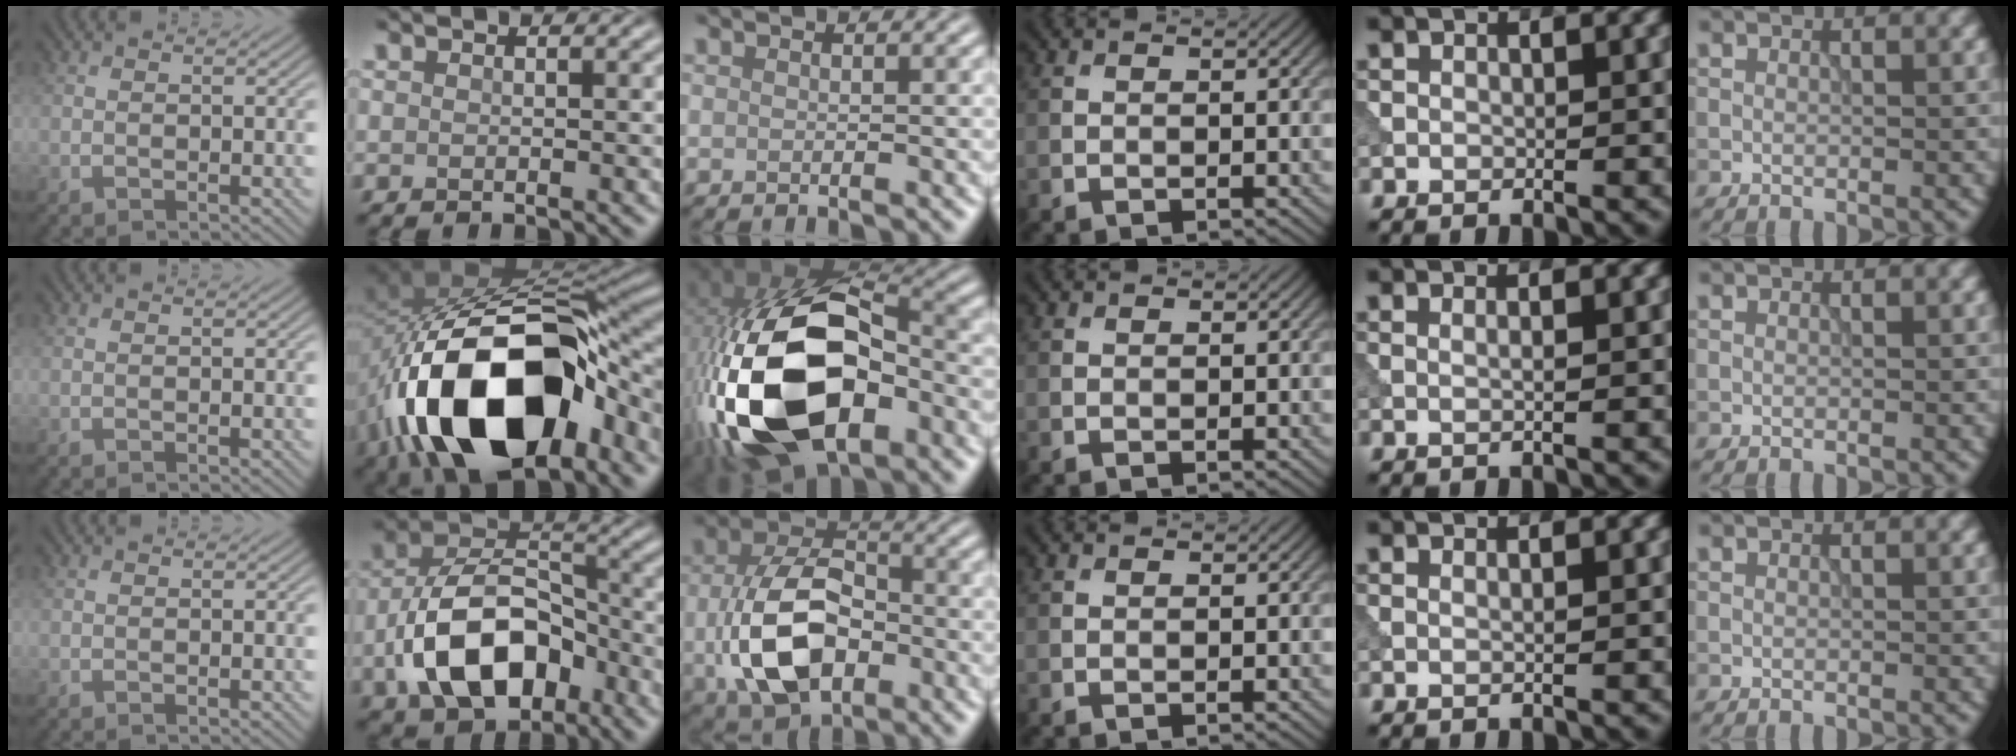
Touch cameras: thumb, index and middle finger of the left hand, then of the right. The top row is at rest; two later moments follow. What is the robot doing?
{"motion": "insert", "object": "power adapter"}